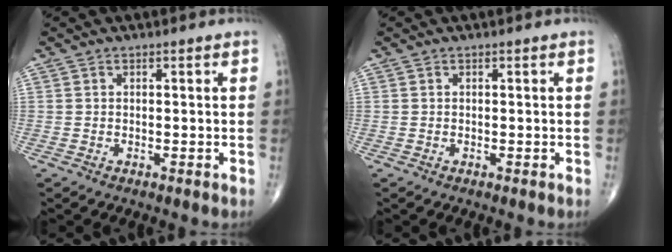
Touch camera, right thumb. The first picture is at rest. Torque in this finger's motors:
{"motor_torque": [0.00, 0.00, 0.24, 0.24, 0.01]}